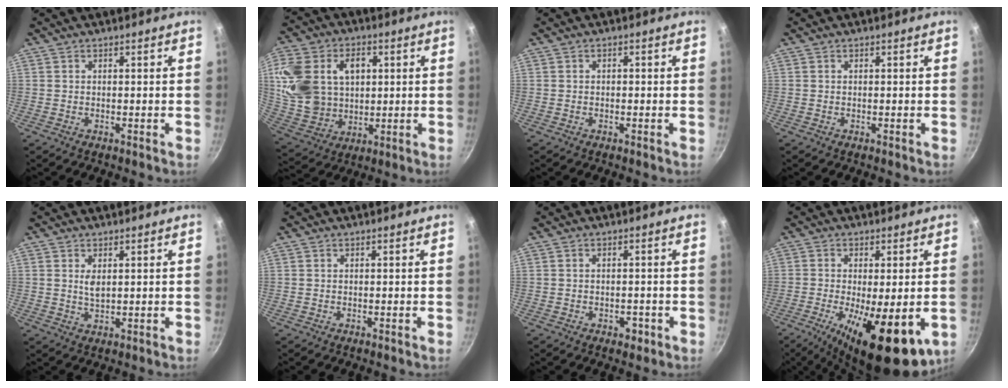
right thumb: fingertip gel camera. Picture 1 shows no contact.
{"total": 20.1, "force": [3.7, 14.8, 13.2], "torque": [-0.258, 0.009, 0.079]}
{"total": 0.5, "force": [-0.1, 0.4, 0.3], "torque": [0.001, 0.003, -0.005]}
{"total": 0.0}
{"total": 2.5, "force": [0.8, 1.2, 2.0], "torque": [-0.033, -0.009, 0.019]}
{"total": 0.0}
{"total": 2.0, "force": [-1.0, 1.3, 1.2], "torque": [-0.007, 0.005, -0.012]}
{"total": 18.0, "force": [-6.3, 6.1, 15.7], "torque": [-0.216, -0.025, -0.079]}